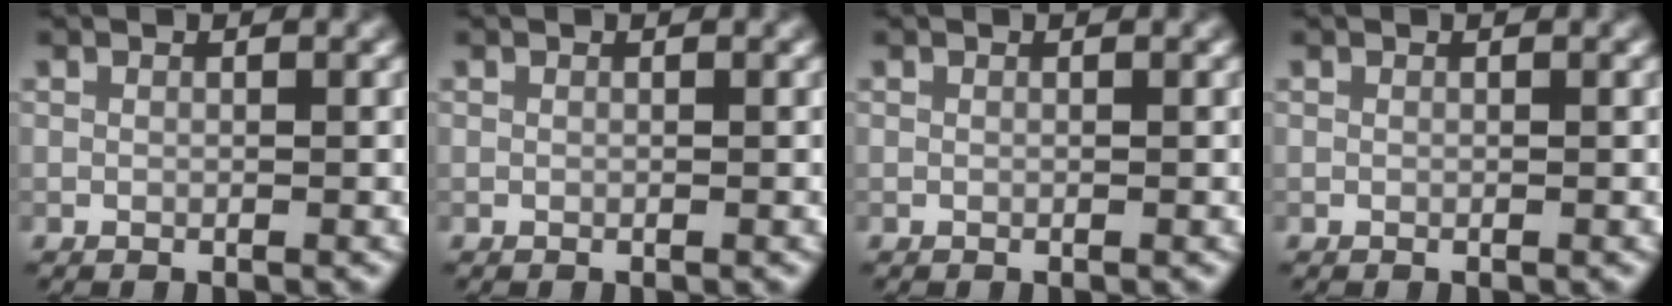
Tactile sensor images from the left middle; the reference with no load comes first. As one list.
[{"total": 0.0}, {"total": 0.0}, {"total": 0.0}]